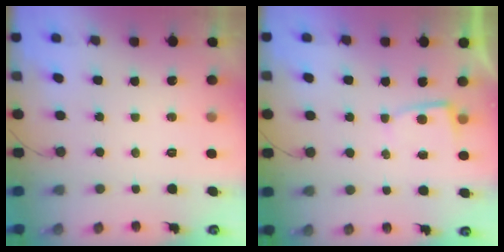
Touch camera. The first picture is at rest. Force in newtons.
{"total": 2.2, "press": 2.2, "slide": 0.4}